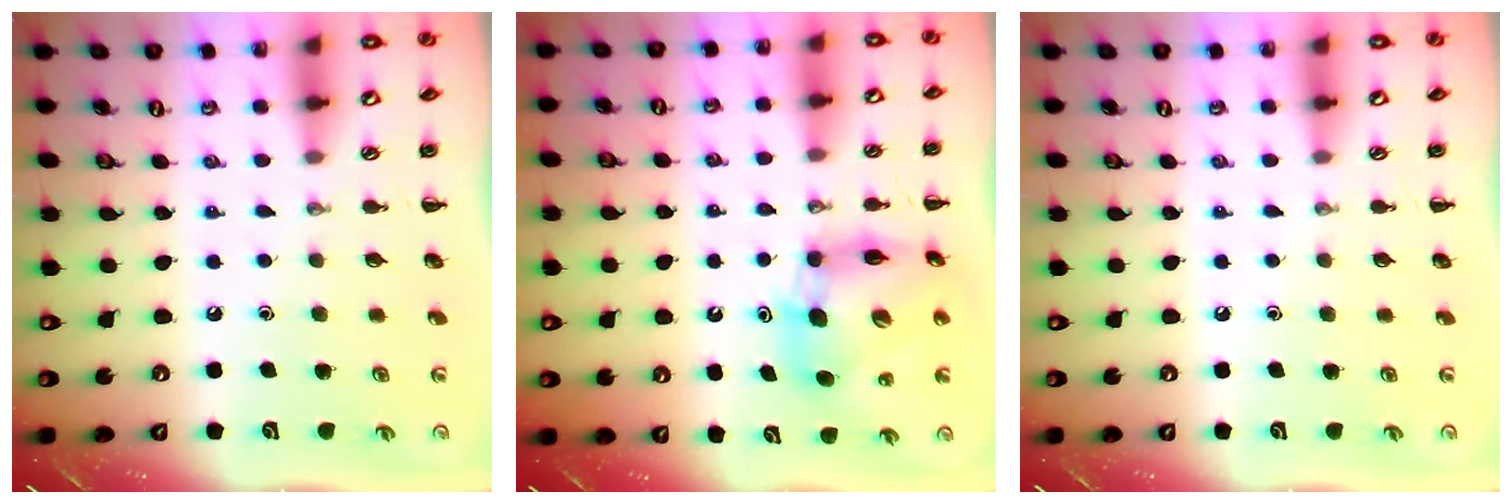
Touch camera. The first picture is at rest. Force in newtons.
{"total": 9.7, "press": 9.6, "slide": 1.7}
{"total": 0.0}